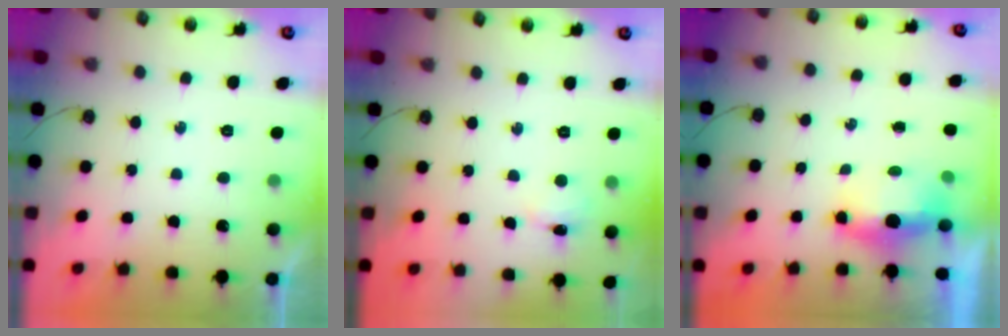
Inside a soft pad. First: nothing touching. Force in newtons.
{"total": 2.9, "press": 2.8, "slide": 0.6}
{"total": 8.2, "press": 5.7, "slide": 6.0}